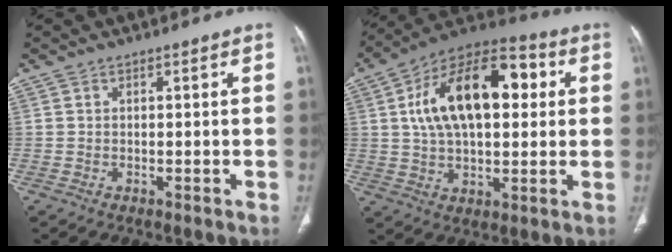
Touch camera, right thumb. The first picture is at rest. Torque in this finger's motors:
{"motor_torque": [2.45, 2.55, 0.93, -0.48, 0.18]}